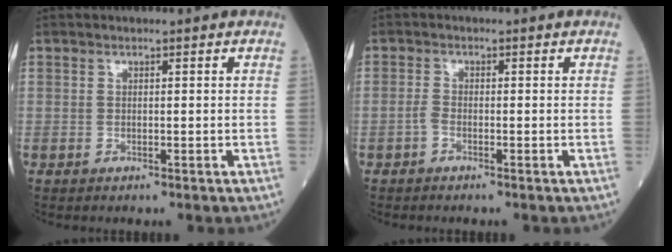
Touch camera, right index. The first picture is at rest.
{"total": 1.2, "force": [-0.7, 0.3, 0.9], "torque": [-0.025, -0.001, -0.017]}